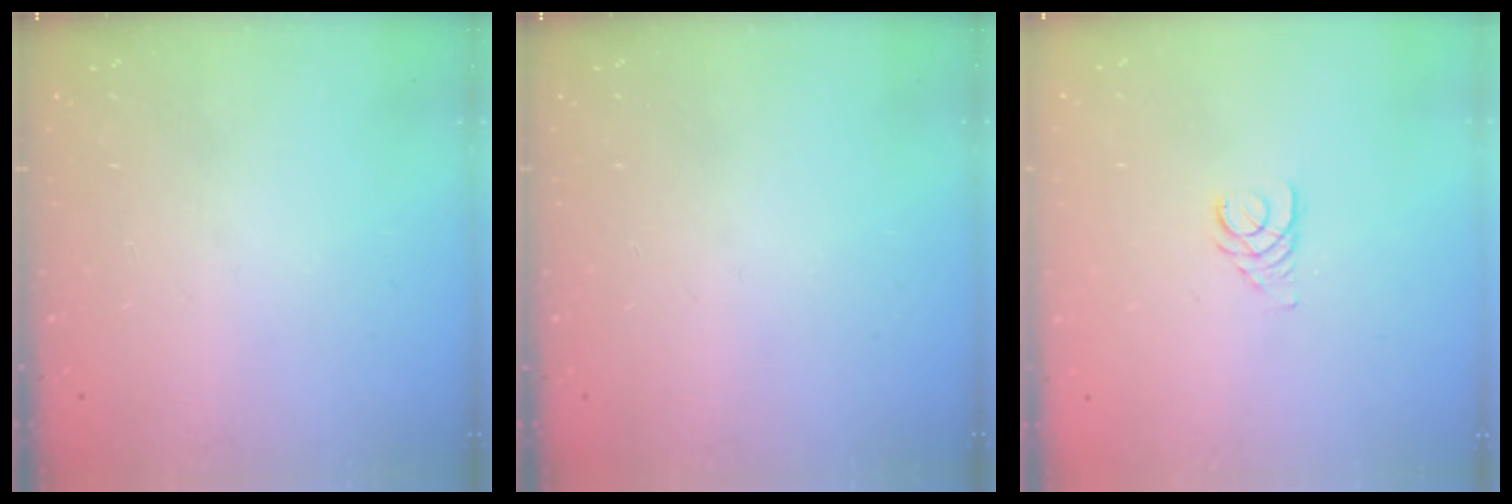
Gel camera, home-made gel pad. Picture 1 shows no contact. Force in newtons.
{"total": 0.0}
{"total": 2.7, "press": 2.7, "slide": 0.2}